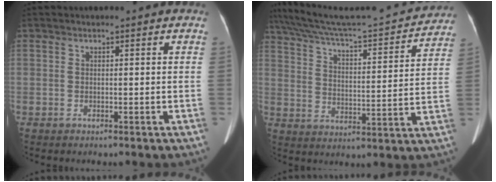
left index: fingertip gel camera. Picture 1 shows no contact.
{"total": 23.1, "force": [21.5, 1.7, 8.2], "torque": [-0.141, -0.014, 0.306]}